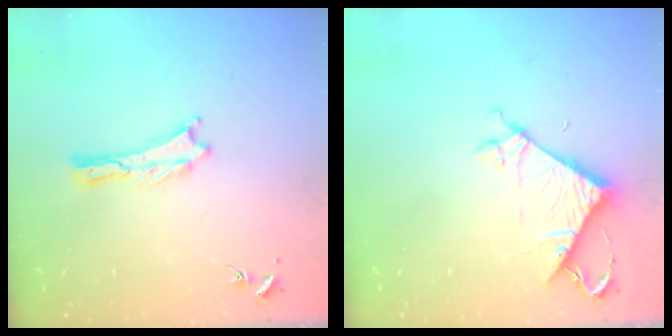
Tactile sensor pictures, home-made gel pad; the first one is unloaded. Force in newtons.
{"total": 7.2, "press": 7.2, "slide": 0.4}